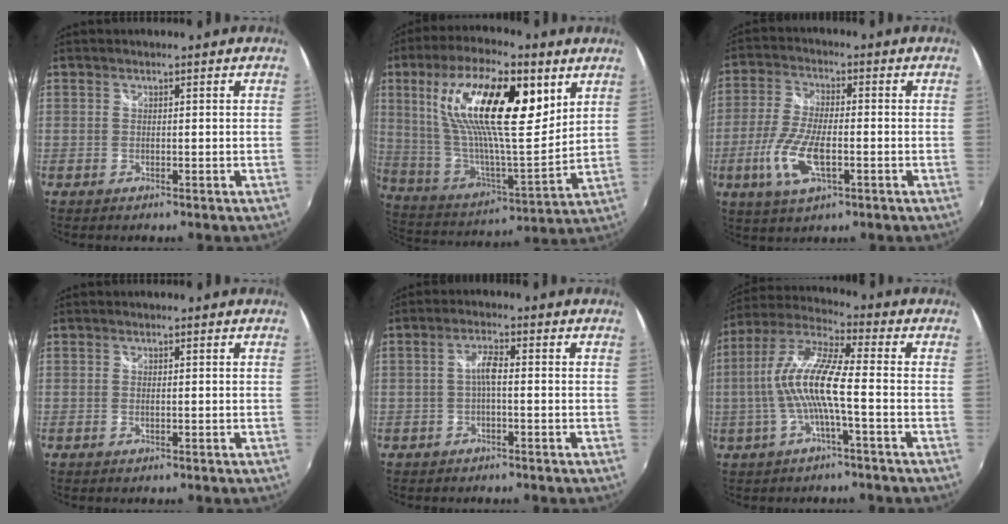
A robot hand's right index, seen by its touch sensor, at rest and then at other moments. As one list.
[{"total": 25.7, "force": [10.6, 8.5, 21.8], "torque": [-0.395, 0.019, 0.188]}, {"total": 10.7, "force": [-3.4, 3.9, 9.4], "torque": [-0.201, -0.008, -0.067]}, {"total": 0.5, "force": [0.1, 0.1, 0.5], "torque": [-0.010, 0.000, 0.001]}, {"total": 2.9, "force": [-0.5, 0.6, 2.8], "torque": [-0.056, 0.008, -0.010]}, {"total": 12.3, "force": [-2.1, 1.5, 12.1], "torque": [-0.237, 0.006, -0.040]}]